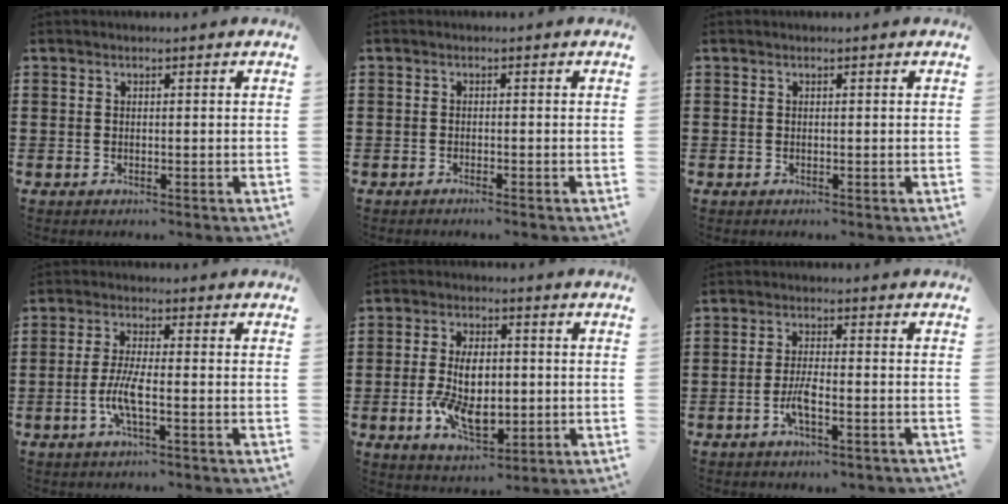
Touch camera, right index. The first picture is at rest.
{"total": 0.7, "force": [-0.7, -0.2, 0.3], "torque": [-0.006, -0.002, -0.014]}
{"total": 0.0}
{"total": 5.3, "force": [-1.9, 0.9, 4.9], "torque": [-0.110, -0.010, -0.042]}
{"total": 9.0, "force": [-1.2, 5.0, 7.4], "torque": [-0.162, 0.006, -0.025]}
{"total": 3.8, "force": [-1.9, 0.8, 3.3], "torque": [-0.077, -0.003, -0.041]}